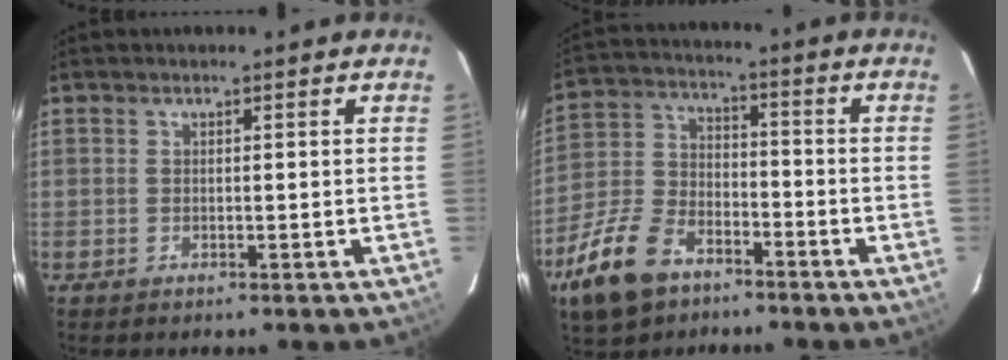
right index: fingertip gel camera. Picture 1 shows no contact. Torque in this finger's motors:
{"motor_torque": [1.01, -1.02, 0.21, 0.05]}